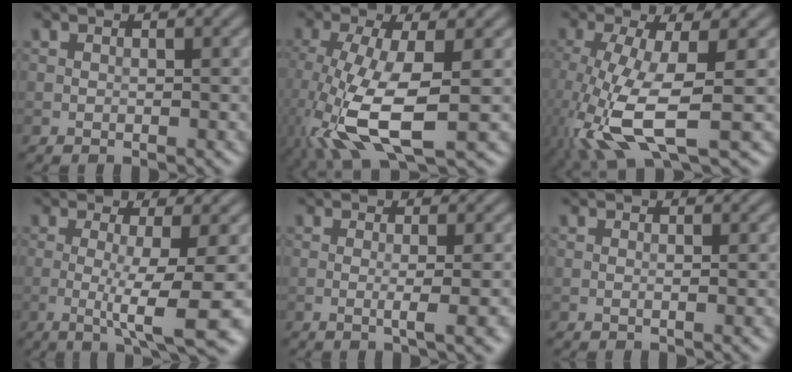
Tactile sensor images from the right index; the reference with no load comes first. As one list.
[{"total": 9.8, "force": [-2.9, 3.4, 8.7], "torque": [-0.201, -0.019, -0.055]}, {"total": 8.9, "force": [-2.9, 2.8, 7.9], "torque": [-0.189, -0.017, -0.056]}, {"total": 8.2, "force": [-1.7, 1.3, 7.9], "torque": [-0.120, -0.013, -0.025]}, {"total": 3.6, "force": [-0.6, 0.8, 3.5], "torque": [-0.047, -0.001, -0.013]}, {"total": 0.7, "force": [-0.1, 0.1, 0.7], "torque": [-0.009, -0.001, -0.003]}]